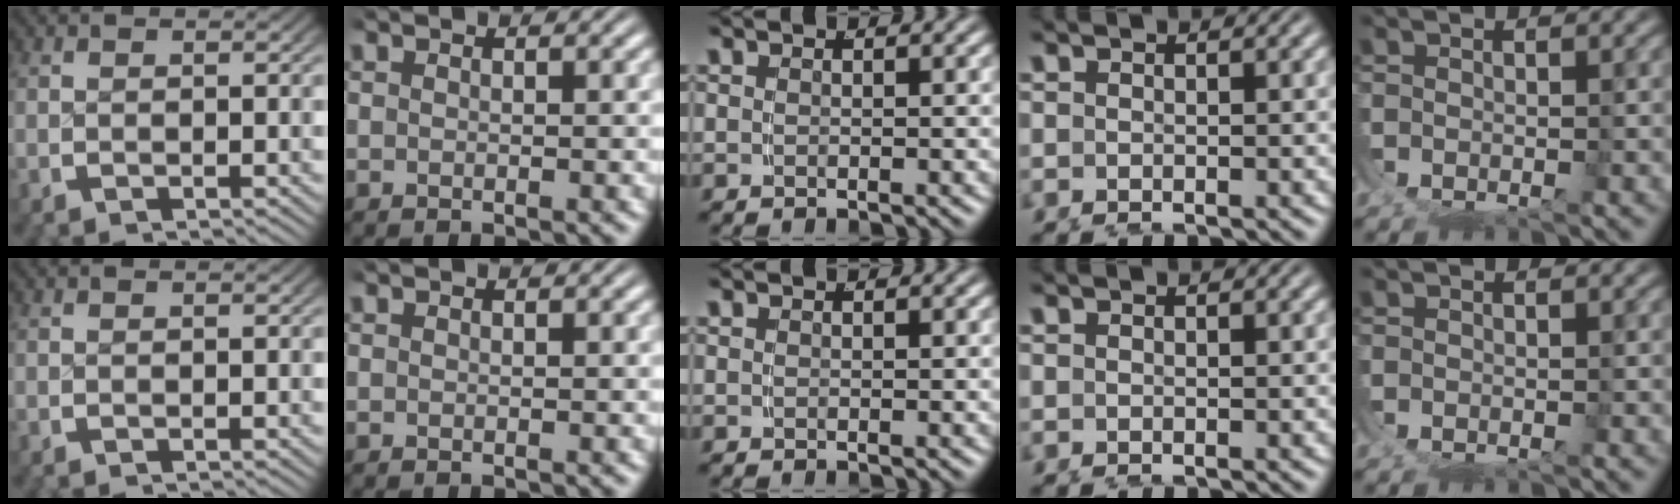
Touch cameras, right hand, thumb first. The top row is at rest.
{}